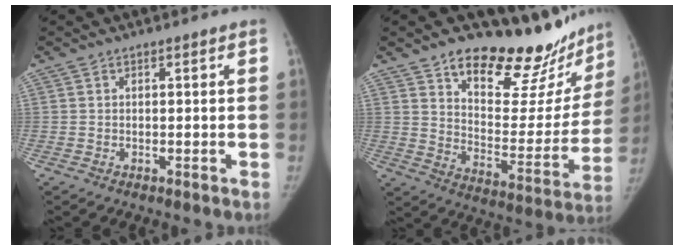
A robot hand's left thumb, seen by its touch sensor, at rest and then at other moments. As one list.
[{"total": 22.9, "force": [18.7, 8.8, 9.8], "torque": [-0.078, -0.132, 0.264]}]